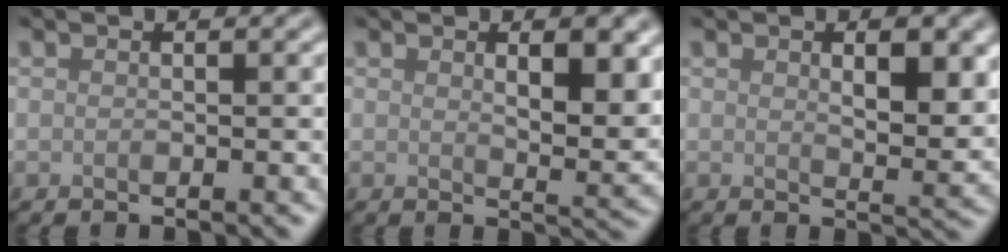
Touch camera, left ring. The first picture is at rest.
{"total": 4.7, "force": [1.7, 1.7, 4.0], "torque": [-0.055, -0.008, 0.031]}
{"total": 4.3, "force": [1.4, 1.7, 3.7], "torque": [-0.053, -0.007, 0.026]}